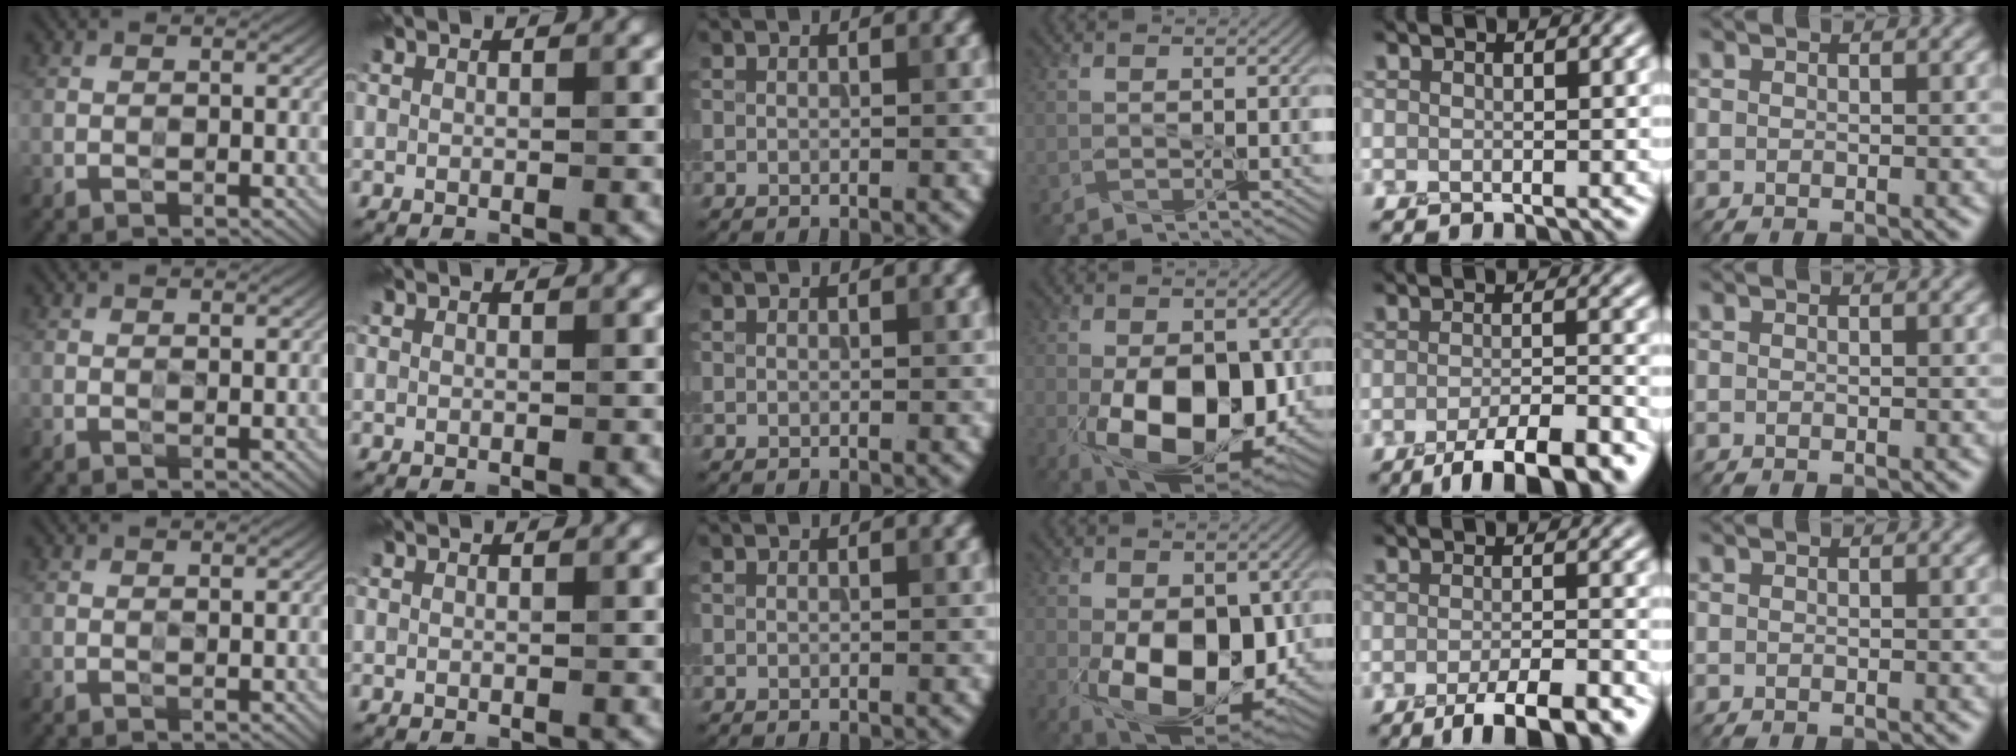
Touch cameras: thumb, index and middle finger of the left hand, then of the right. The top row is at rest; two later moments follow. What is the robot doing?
{"motion": "peel", "object": "velcro strap"}